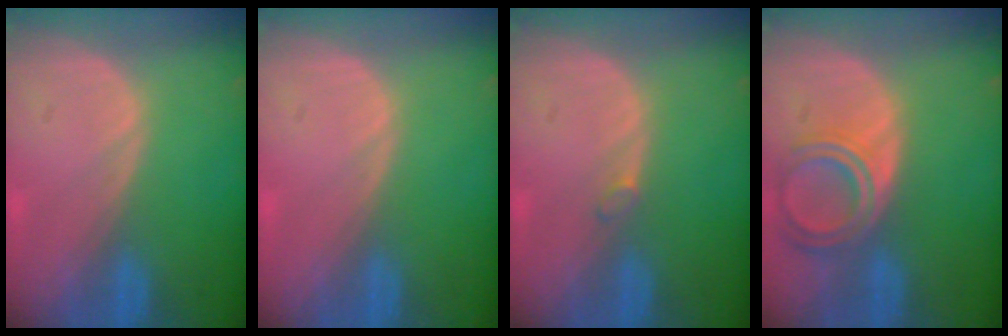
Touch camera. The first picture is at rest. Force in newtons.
{"total": 0.0}
{"total": 0.9, "press": 0.8, "slide": 0.2}
{"total": 6.6, "press": 5.9, "slide": 3.0}